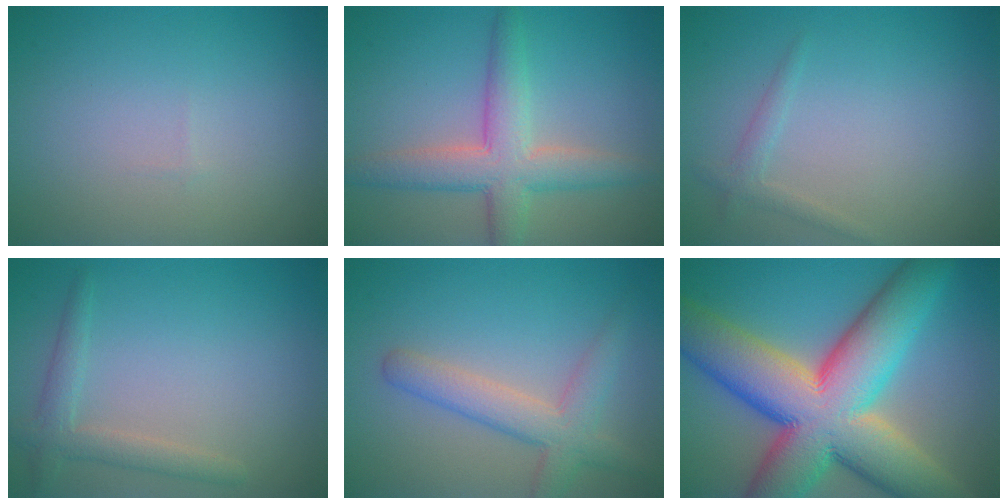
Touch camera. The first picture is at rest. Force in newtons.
{"total": 5.4, "press": 5.4, "slide": 0.2}
{"total": 1.2, "press": 1.2, "slide": 0.1}
{"total": 2.4, "press": 2.4, "slide": 0.2}
{"total": 4.1, "press": 4.1, "slide": 0.2}
{"total": 16.6, "press": 16.6, "slide": 0.9}